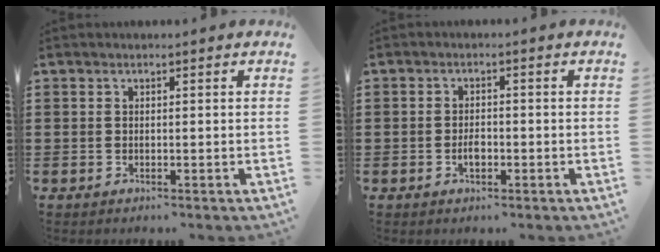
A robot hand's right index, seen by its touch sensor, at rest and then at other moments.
{"total": 2.1, "force": [-0.7, 1.0, 1.7], "torque": [-0.033, 0.000, -0.012]}